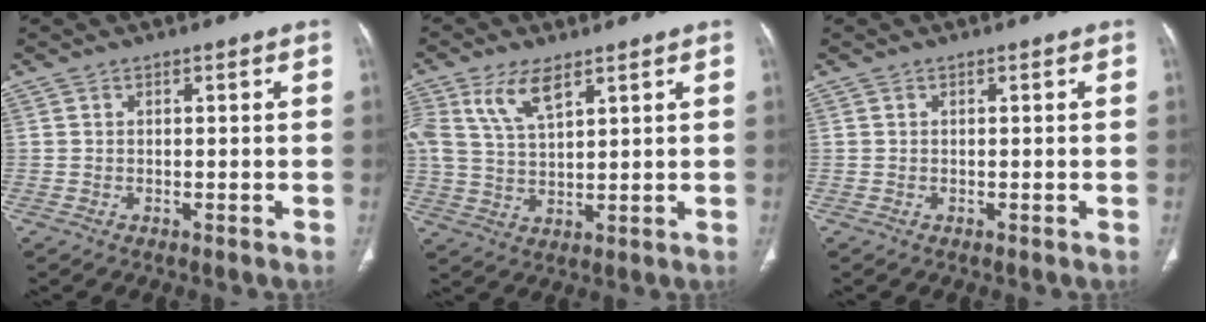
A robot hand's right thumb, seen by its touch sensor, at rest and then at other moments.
{"total": 8.0, "force": [4.3, 3.4, 5.8], "torque": [-0.119, -0.009, 0.092]}
{"total": 0.0}